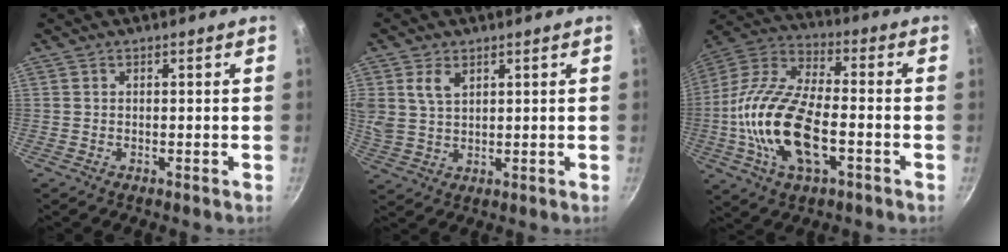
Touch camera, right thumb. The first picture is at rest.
{"total": 5.7, "force": [2.5, 3.7, 3.5], "torque": [-0.062, -0.008, 0.054]}
{"total": 20.5, "force": [-4.7, 9.8, 17.4], "torque": [-0.330, 0.033, -0.103]}